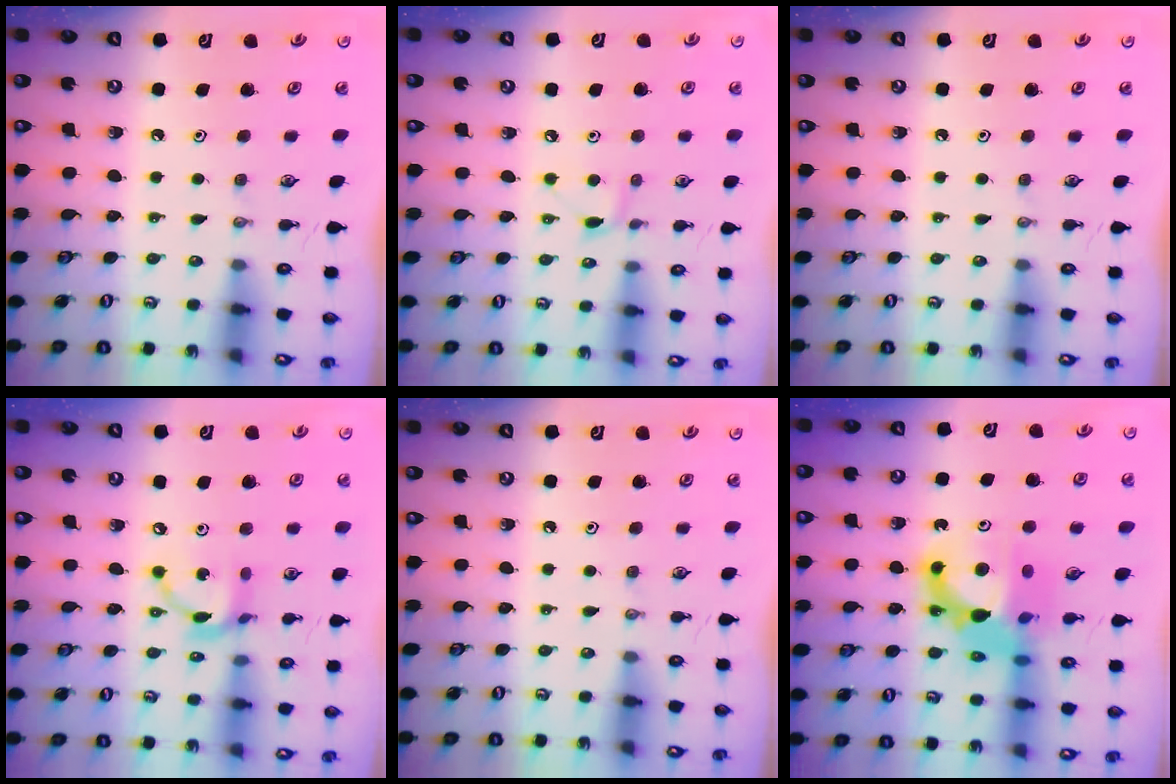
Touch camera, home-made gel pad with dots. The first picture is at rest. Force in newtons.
{"total": 6.1, "press": 6.0, "slide": 0.7}
{"total": 0.0}
{"total": 10.0, "press": 10.0, "slide": 0.6}
{"total": 0.0}
{"total": 12.9, "press": 12.7, "slide": 2.5}